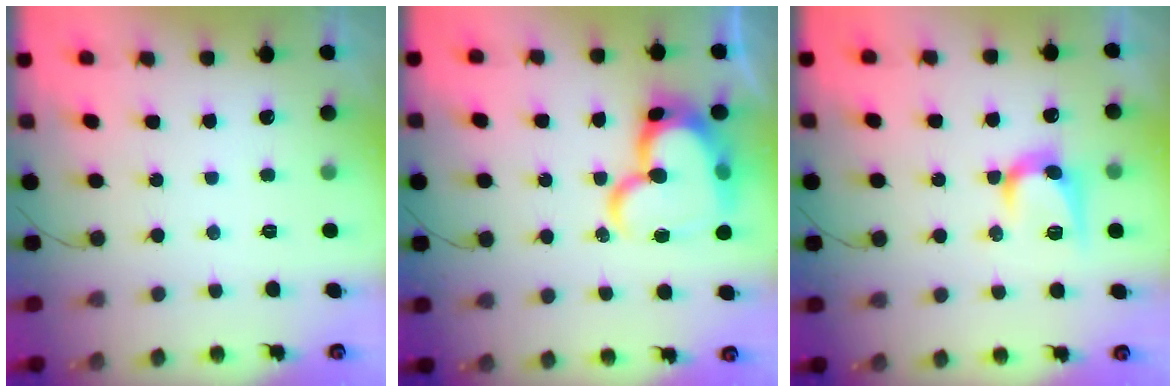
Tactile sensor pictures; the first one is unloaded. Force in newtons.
{"total": 20.8, "press": 20.7, "slide": 1.9}
{"total": 9.9, "press": 9.9, "slide": 0.3}